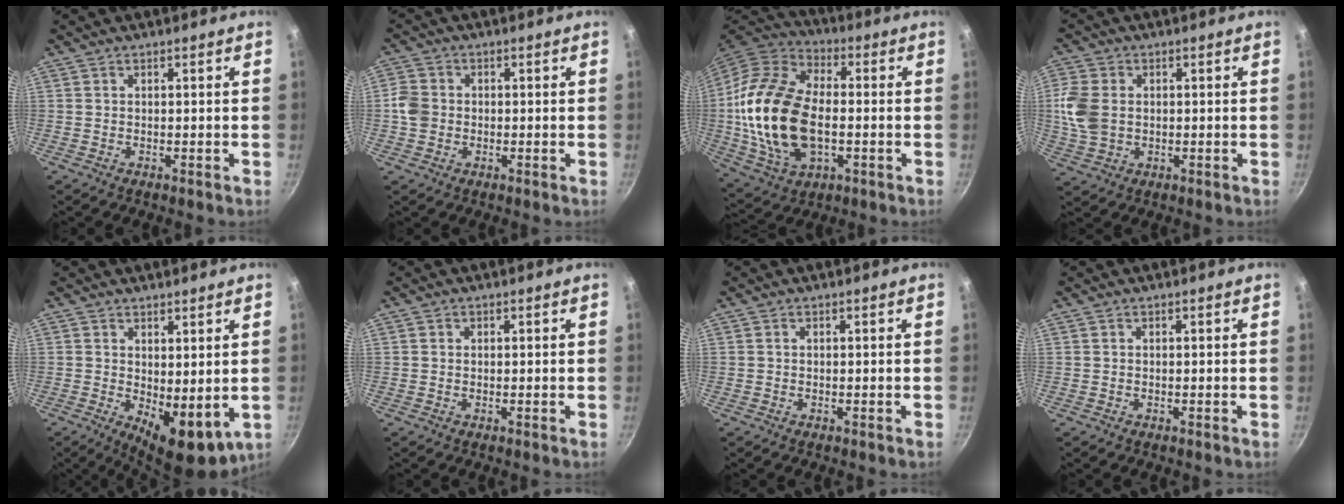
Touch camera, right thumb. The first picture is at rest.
{"total": 4.6, "force": [-0.5, 4.0, 2.1], "torque": [-0.027, 0.011, -0.016]}
{"total": 23.2, "force": [-1.5, 14.1, 18.4], "torque": [-0.352, 0.020, -0.027]}
{"total": 8.5, "force": [0.6, 6.4, 5.6], "torque": [-0.111, 0.003, 0.013]}
{"total": 8.7, "force": [0.5, 4.1, 7.6], "torque": [-0.087, -0.020, 0.020]}
{"total": 0.5, "force": [0.2, 0.5, 0.1], "torque": [0.002, 0.001, 0.001]}
{"total": 0.0}
{"total": 0.0}